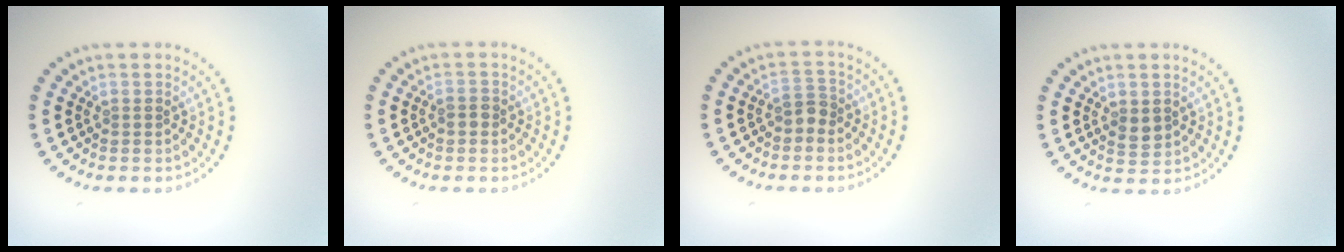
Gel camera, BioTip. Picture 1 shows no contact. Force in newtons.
{"total": 1.2, "press": 1.1, "slide": 0.2}
{"total": 1.5, "press": 1.3, "slide": 0.8}
{"total": 1.6, "press": 1.6, "slide": 0.3}